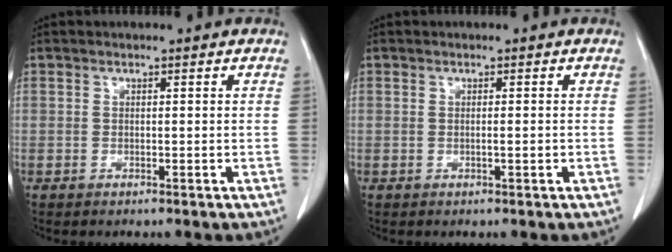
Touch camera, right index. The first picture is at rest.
{"total": 0.8, "force": [-0.2, -0.1, 0.8], "torque": [-0.015, 0.000, -0.003]}